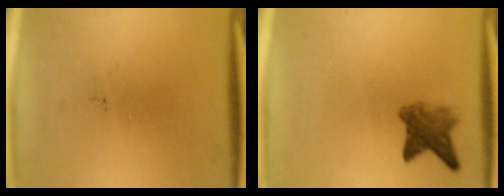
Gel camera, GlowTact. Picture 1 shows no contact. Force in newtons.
{"total": 4.1}